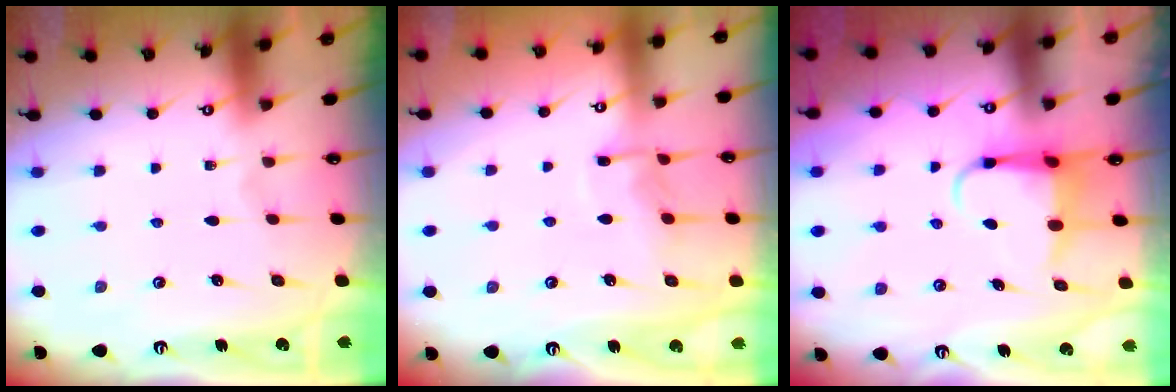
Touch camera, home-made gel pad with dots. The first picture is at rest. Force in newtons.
{"total": 7.3, "press": 7.3, "slide": 0.8}
{"total": 5.0, "press": 5.0, "slide": 0.2}